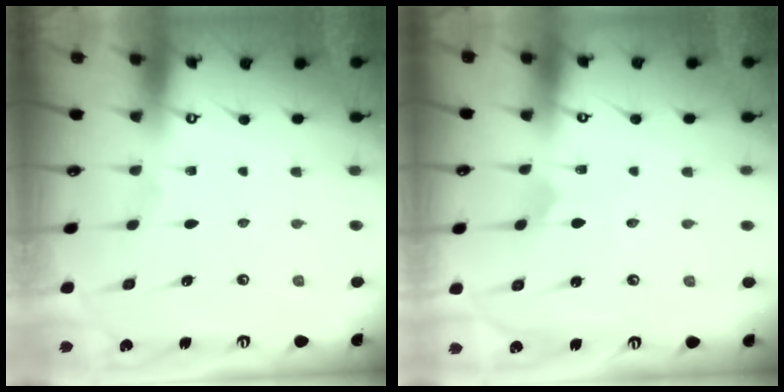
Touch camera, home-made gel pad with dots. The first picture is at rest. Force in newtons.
{"total": 2.1, "press": 2.1, "slide": 0.3}